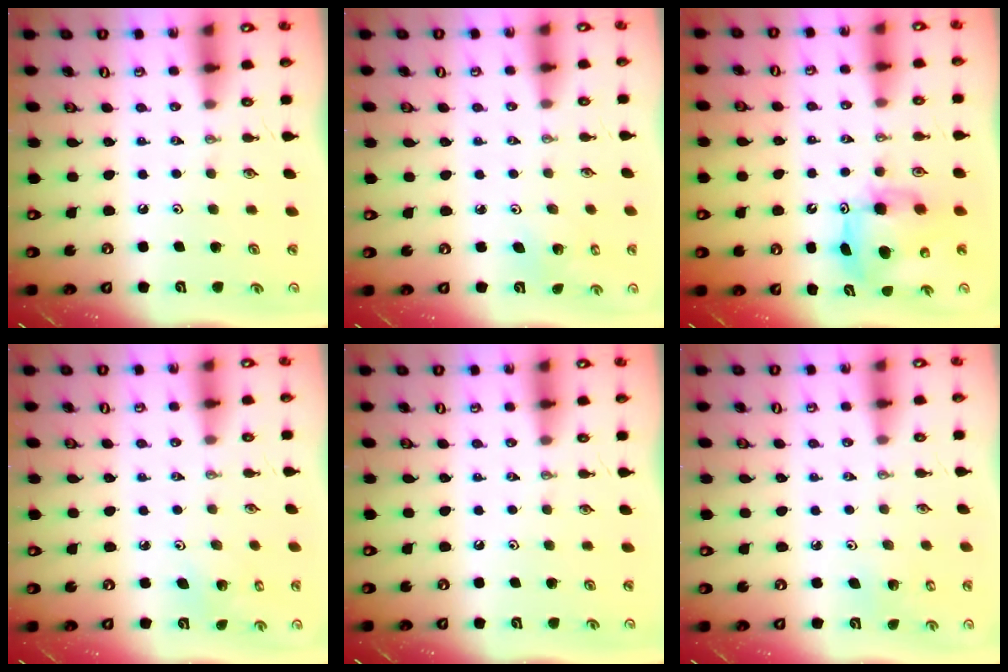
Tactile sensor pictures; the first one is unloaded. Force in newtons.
{"total": 2.3, "press": 2.3, "slide": 0.2}
{"total": 9.1, "press": 9.1, "slide": 0.5}
{"total": 2.3, "press": 2.3, "slide": 0.2}
{"total": 0.0}
{"total": 3.5, "press": 3.5, "slide": 0.3}